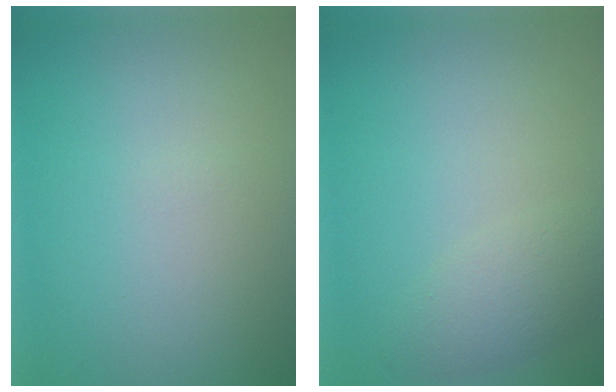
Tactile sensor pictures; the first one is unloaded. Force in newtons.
{"total": 2.5, "press": 2.5, "slide": 0.1}